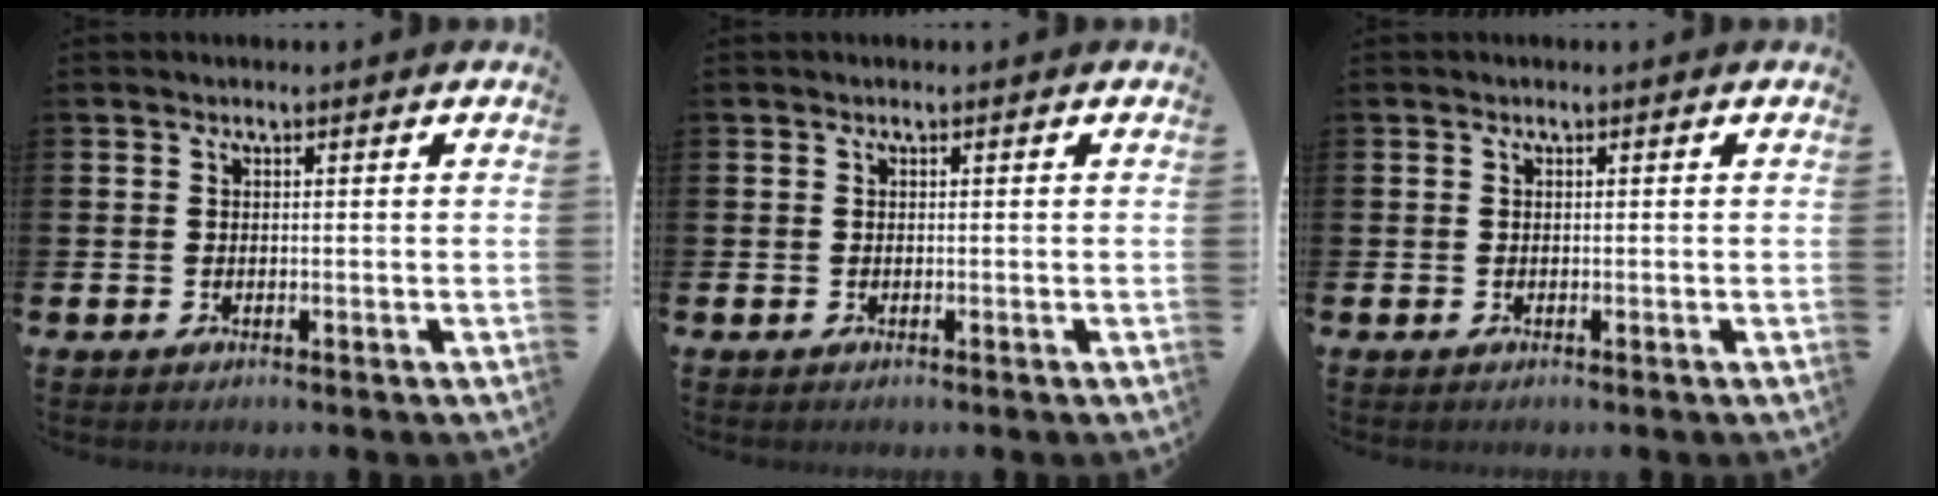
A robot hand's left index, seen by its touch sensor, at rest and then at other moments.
{"total": 0.0}
{"total": 0.0}